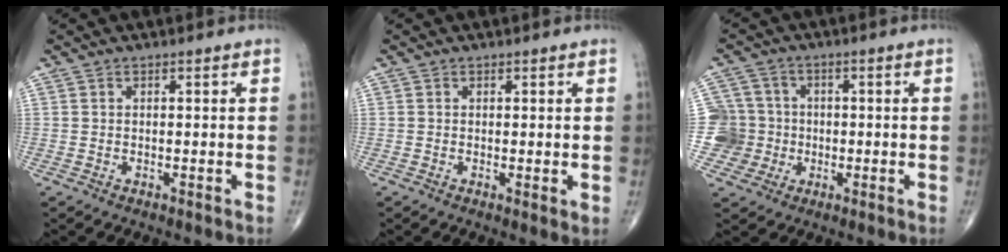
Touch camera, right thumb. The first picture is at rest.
{"total": 1.4, "force": [0.2, 0.4, 1.3], "torque": [-0.020, -0.007, -0.002]}
{"total": 7.9, "force": [-1.2, 7.8, 0.0], "torque": [0.030, 0.022, -0.024]}